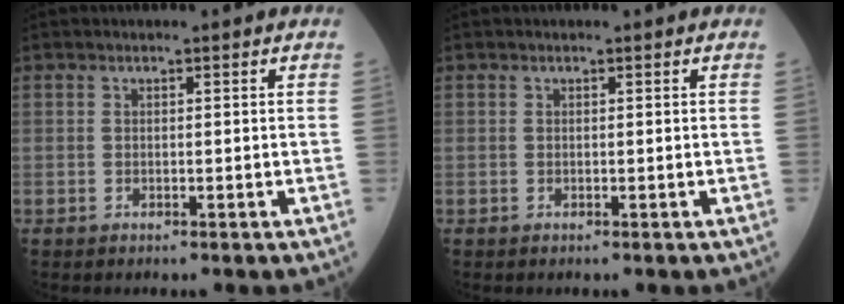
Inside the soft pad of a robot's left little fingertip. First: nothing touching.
{"total": 0.0}